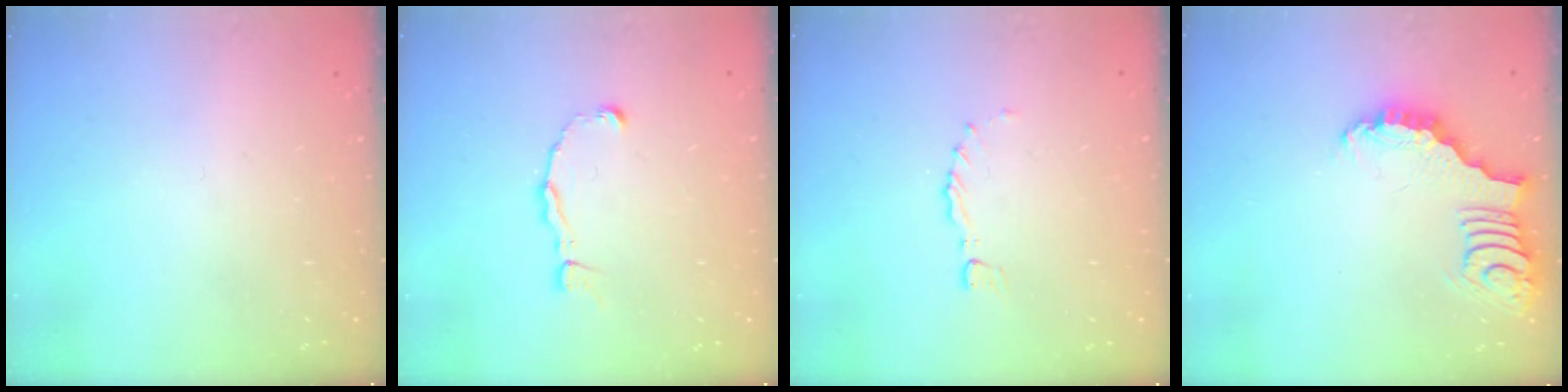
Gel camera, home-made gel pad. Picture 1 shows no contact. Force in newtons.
{"total": 2.3, "press": 2.3, "slide": 0.2}
{"total": 0.0}
{"total": 3.6, "press": 3.5, "slide": 0.5}